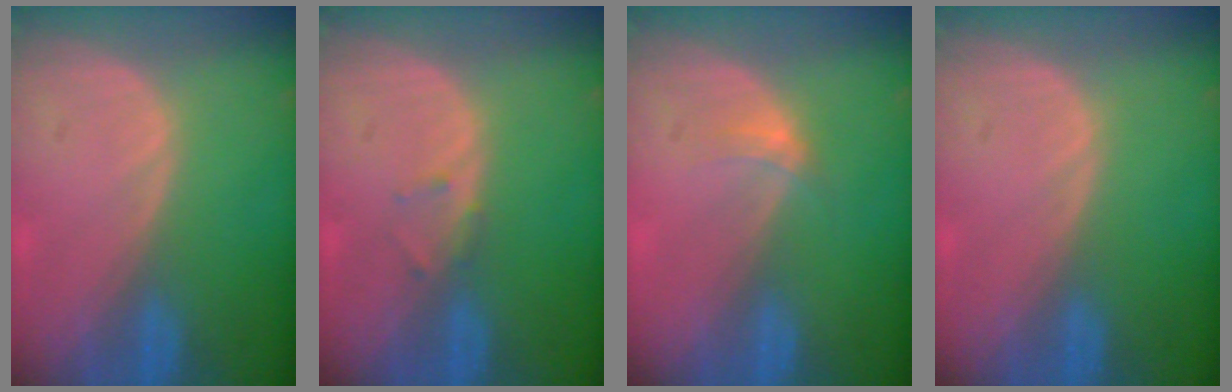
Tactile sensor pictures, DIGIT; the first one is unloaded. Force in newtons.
{"total": 1.1, "press": 1.0, "slide": 0.2}
{"total": 1.9, "press": 1.5, "slide": 1.1}
{"total": 0.0}